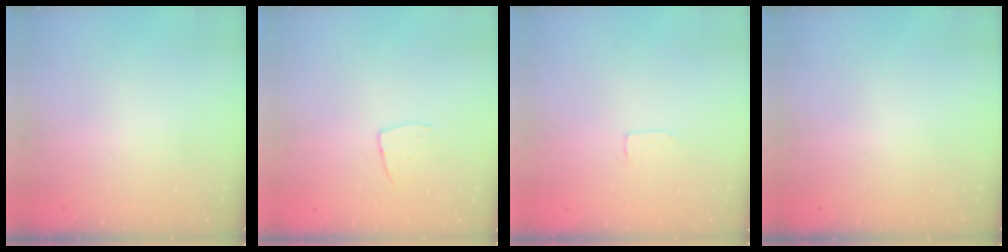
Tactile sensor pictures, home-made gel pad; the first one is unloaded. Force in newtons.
{"total": 4.8, "press": 4.8, "slide": 0.4}
{"total": 1.7, "press": 1.7, "slide": 0.1}
{"total": 0.0}